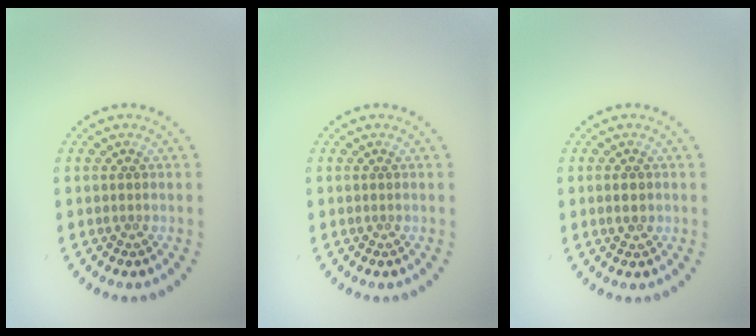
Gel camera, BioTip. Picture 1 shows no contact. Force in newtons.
{"total": 0.0}
{"total": 1.1, "press": 1.1, "slide": 0.1}